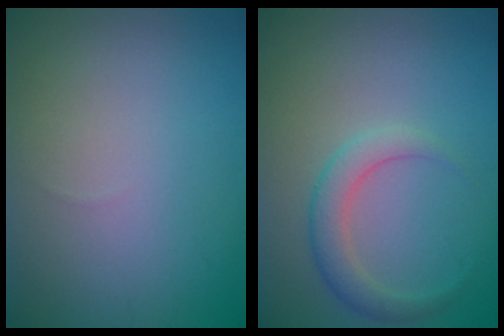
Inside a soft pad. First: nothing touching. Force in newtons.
{"total": 2.6, "press": 2.6, "slide": 0.2}